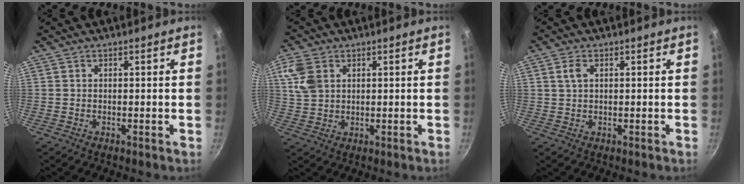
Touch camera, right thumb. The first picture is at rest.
{"total": 6.9, "force": [2.4, 5.0, 4.1], "torque": [-0.077, 0.002, 0.050]}
{"total": 2.5, "force": [0.8, 1.6, 1.8], "torque": [-0.031, 0.001, 0.016]}